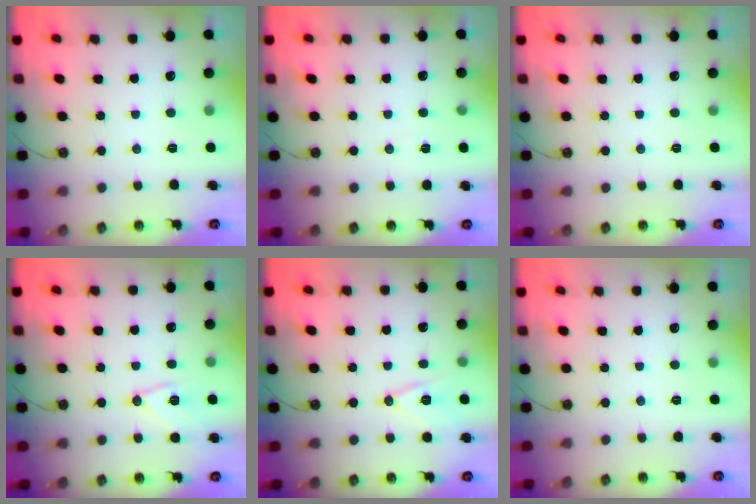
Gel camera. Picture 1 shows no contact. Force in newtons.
{"total": 3.9, "press": 2.9, "slide": 2.6}
{"total": 0.0}
{"total": 10.4, "press": 10.4, "slide": 1.1}
{"total": 10.2, "press": 9.6, "slide": 3.3}
{"total": 0.0}